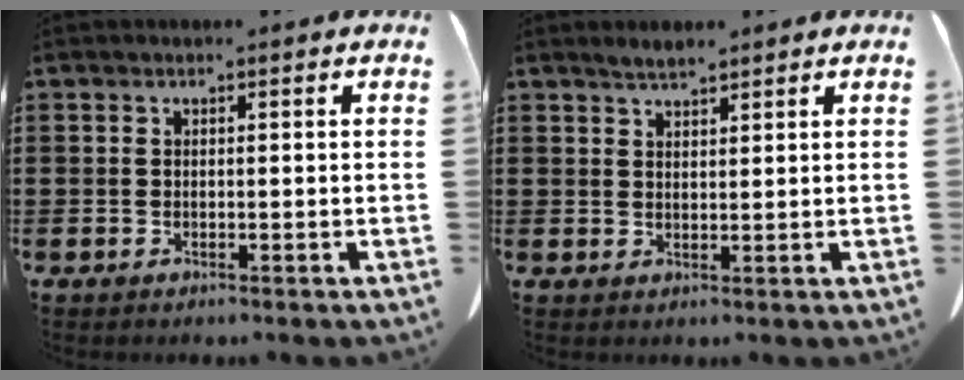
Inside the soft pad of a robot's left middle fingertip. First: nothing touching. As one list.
[{"total": 1.9, "force": [1.8, 0.2, 0.7], "torque": [-0.016, 0.000, 0.034]}]